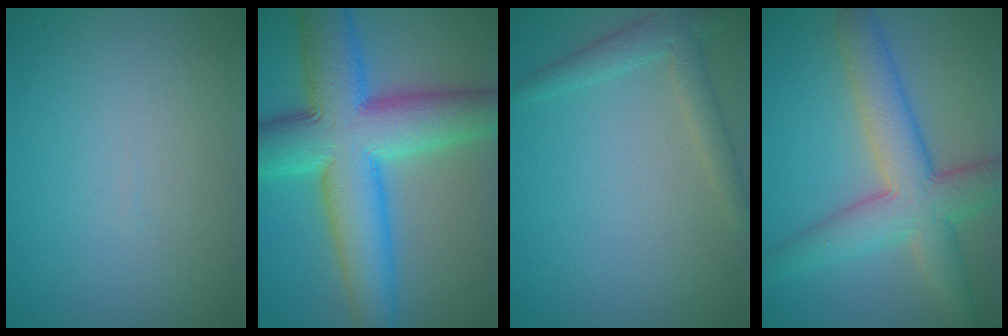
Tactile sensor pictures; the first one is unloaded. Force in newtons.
{"total": 12.8, "press": 12.8, "slide": 0.3}
{"total": 2.5, "press": 2.5, "slide": 0.2}
{"total": 7.2, "press": 7.2, "slide": 0.4}